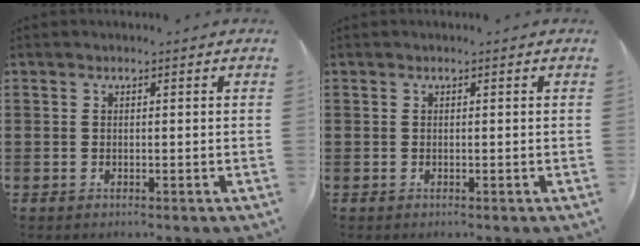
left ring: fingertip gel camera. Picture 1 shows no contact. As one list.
[{"total": 0.0}]